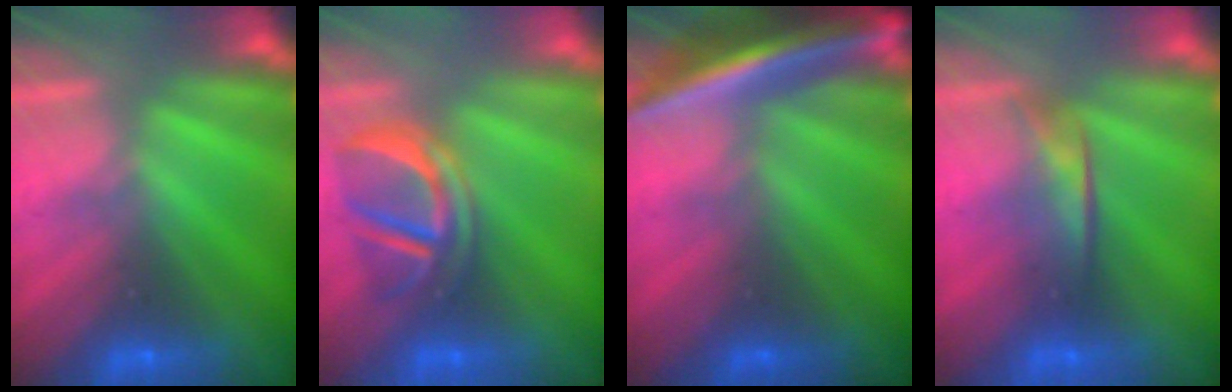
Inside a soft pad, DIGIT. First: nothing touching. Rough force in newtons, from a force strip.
{"total": 3.7}
{"total": 7.5}
{"total": 1.9}